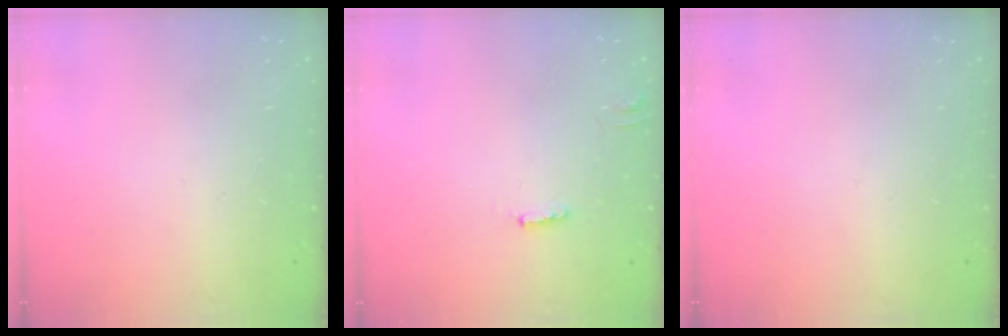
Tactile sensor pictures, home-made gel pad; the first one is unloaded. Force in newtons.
{"total": 2.6, "press": 2.6, "slide": 0.4}
{"total": 0.0}